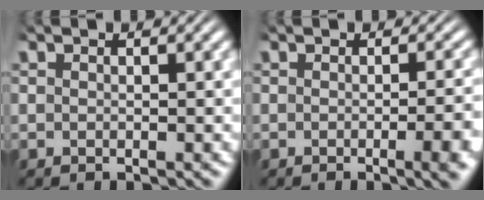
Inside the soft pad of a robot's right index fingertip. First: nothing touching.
{"total": 2.6, "force": [-1.1, 0.1, 2.4], "torque": [-0.027, 0.004, -0.021]}